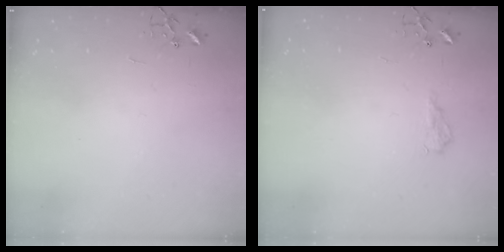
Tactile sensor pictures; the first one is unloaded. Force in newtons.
{"total": 8.2, "press": 8.2, "slide": 0.9}